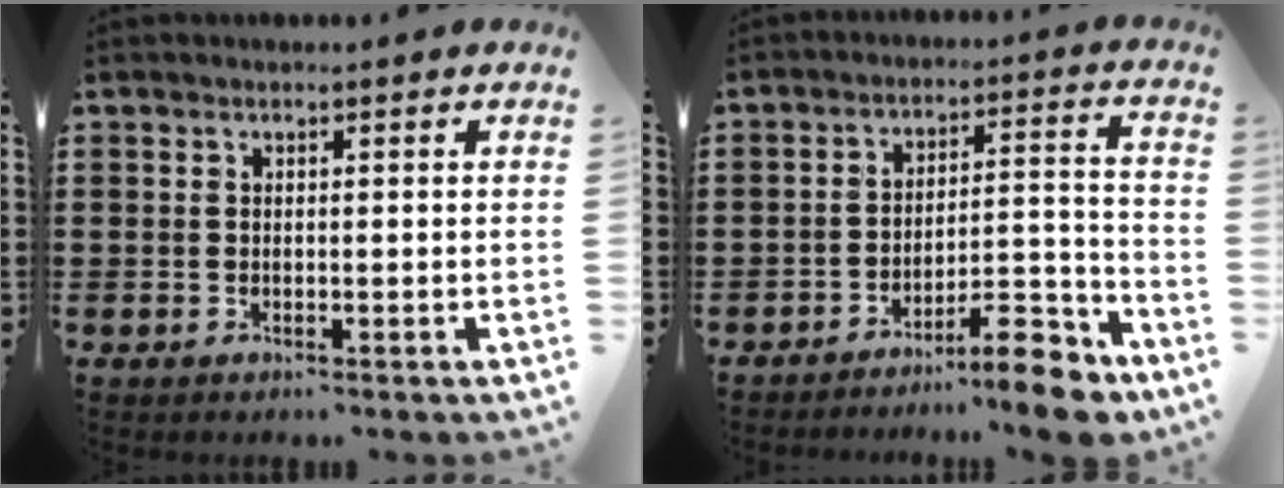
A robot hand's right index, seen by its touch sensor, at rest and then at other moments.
{"total": 10.3, "force": [-8.4, 2.2, 5.6], "torque": [-0.063, 0.034, -0.154]}